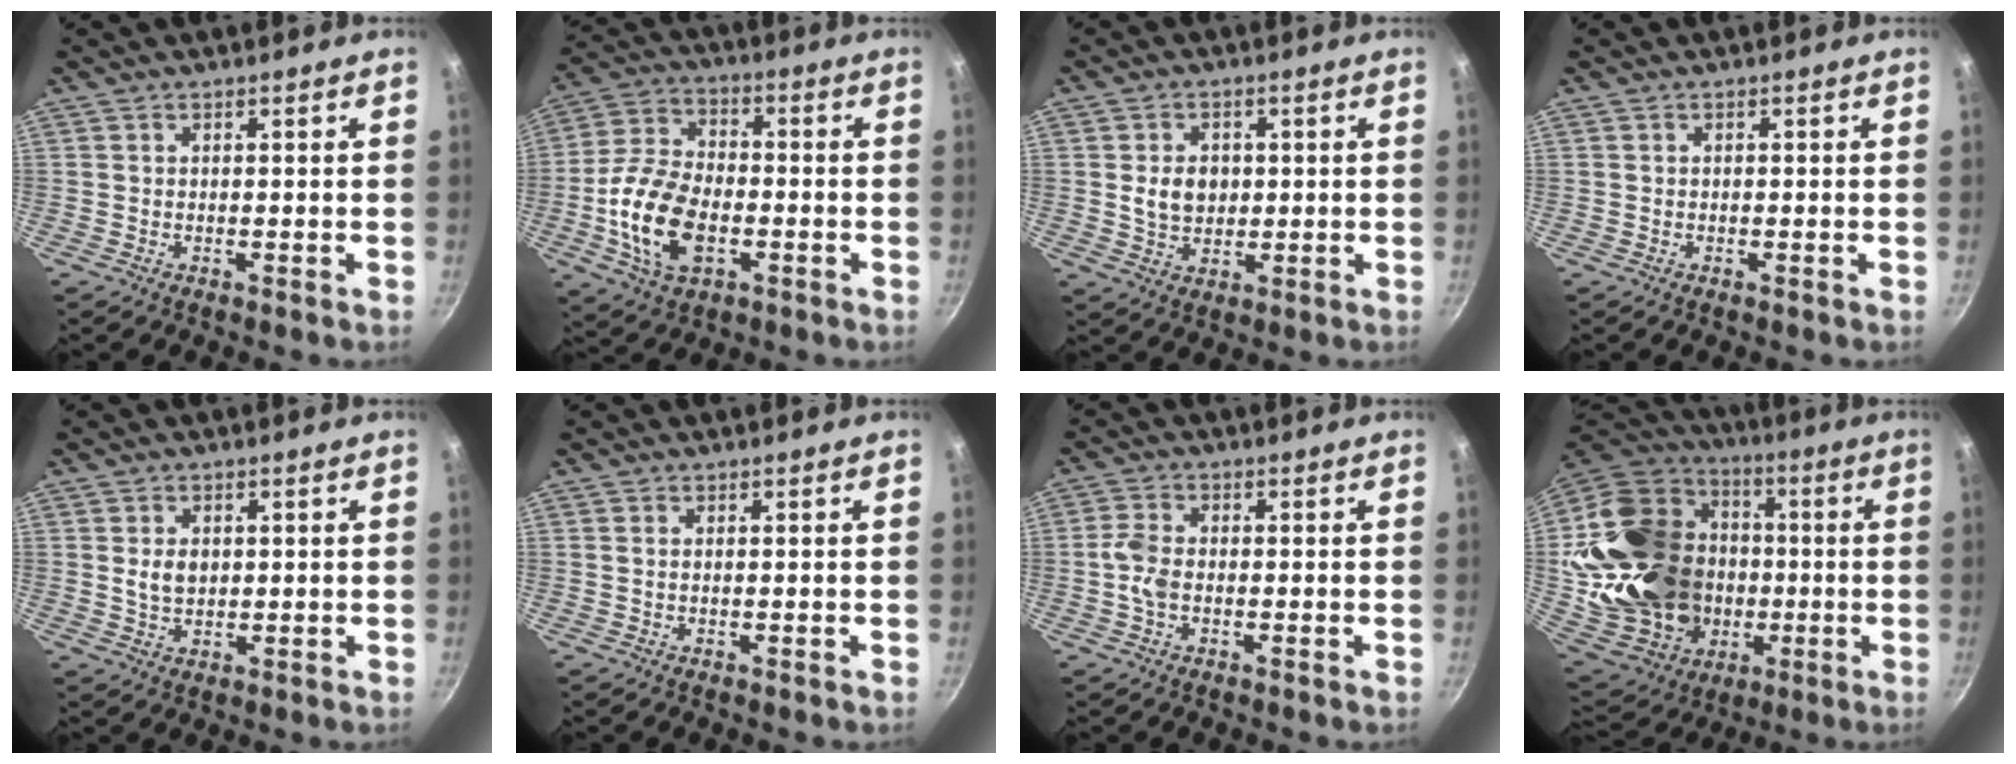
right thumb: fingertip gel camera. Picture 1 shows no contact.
{"total": 15.5, "force": [-3.7, 9.4, 11.7], "torque": [-0.219, 0.024, -0.073]}
{"total": 6.2, "force": [0.6, 4.8, 3.8], "torque": [-0.045, -0.003, 0.011]}
{"total": 0.0}
{"total": 4.0, "force": [0.6, 2.8, 2.8], "torque": [-0.038, -0.004, 0.013]}
{"total": 0.7, "force": [0.1, 0.4, 0.5], "torque": [-0.010, 0.001, 0.002]}
{"total": 4.4, "force": [-0.8, 2.7, 3.4], "torque": [-0.076, 0.013, -0.022]}
{"total": 31.4, "force": [-1.0, 25.4, 18.4], "torque": [-0.325, 0.048, 0.013]}